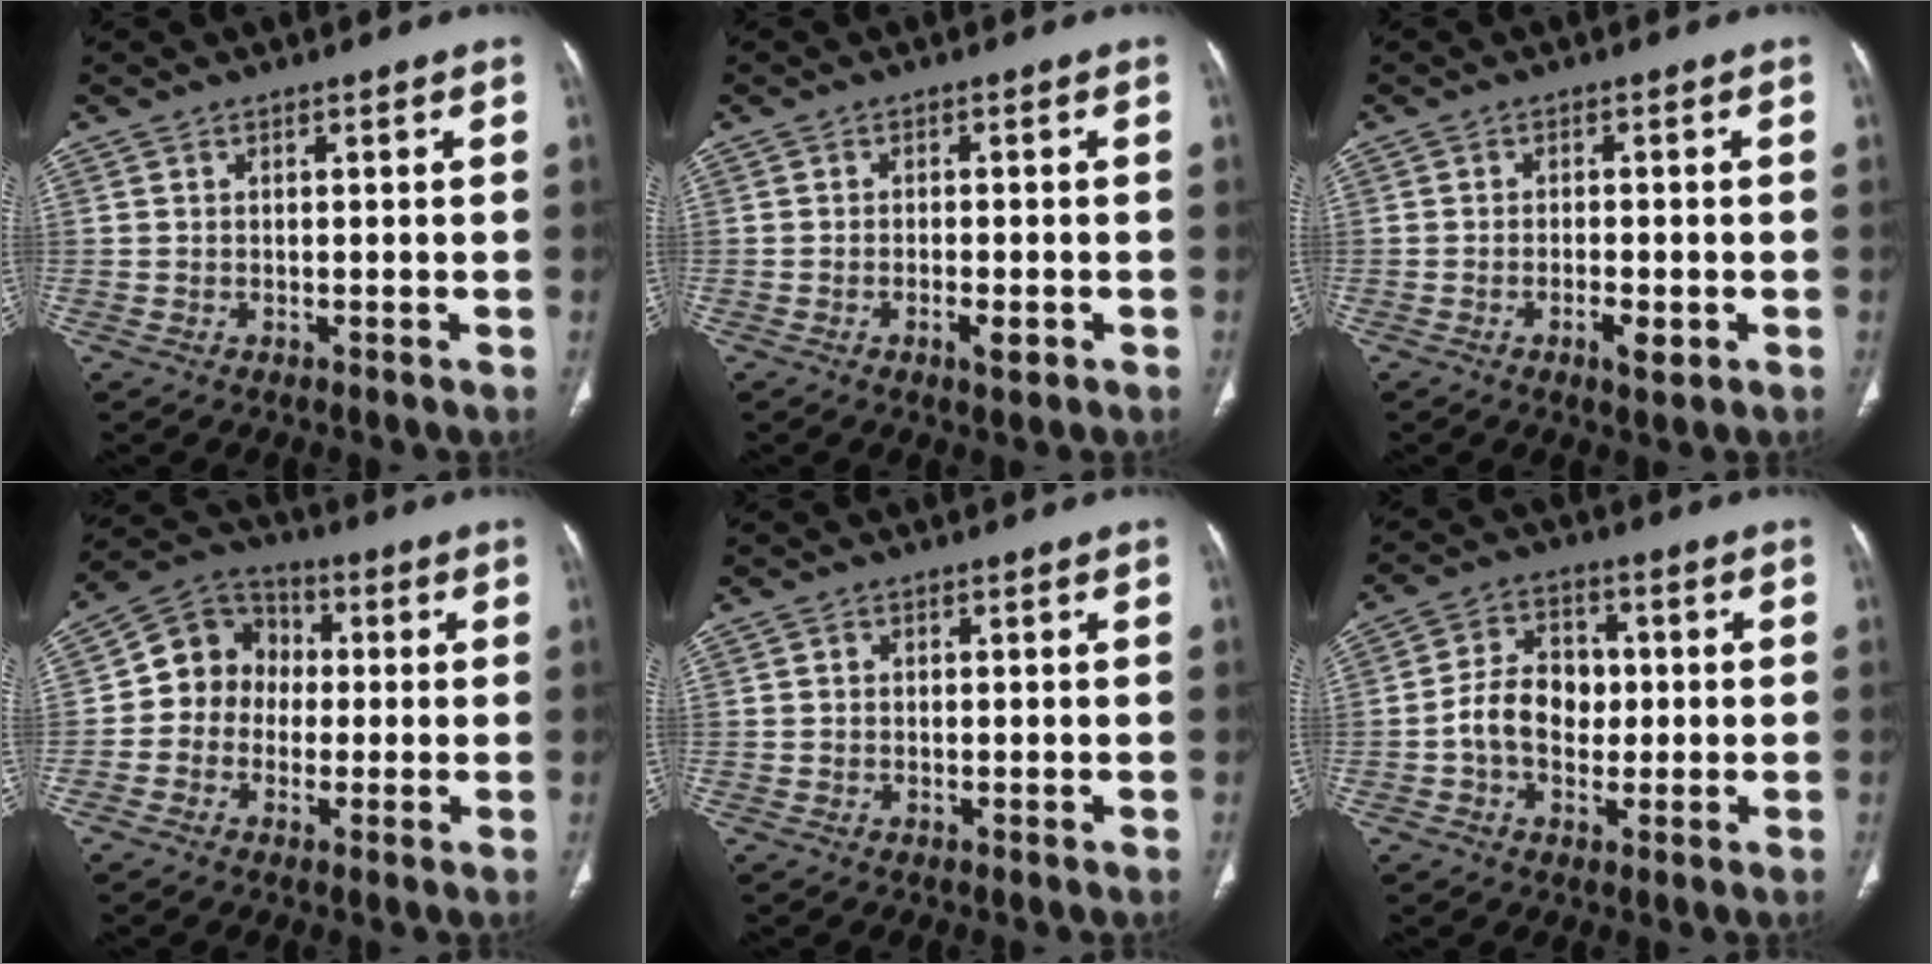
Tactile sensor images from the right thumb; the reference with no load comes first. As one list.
[{"total": 3.0, "force": [-1.4, 0.9, 2.5], "torque": [-0.040, 0.000, -0.022]}, {"total": 3.5, "force": [-1.5, 1.2, 2.9], "torque": [-0.047, 0.000, -0.022]}, {"total": 10.0, "force": [-0.4, 9.0, 4.3], "torque": [-0.037, 0.030, -0.025]}, {"total": 0.8, "force": [0.0, 0.8, 0.3], "torque": [0.000, 0.003, -0.002]}, {"total": 9.9, "force": [-0.5, 7.2, 6.7], "torque": [-0.096, 0.020, -0.018]}]